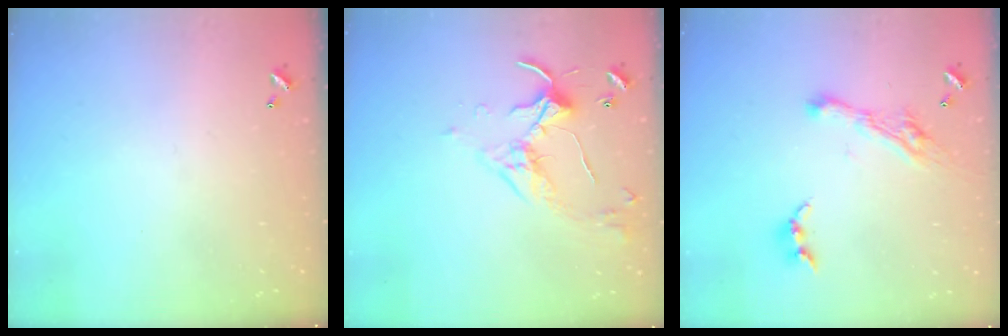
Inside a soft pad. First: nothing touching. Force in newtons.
{"total": 3.7, "press": 3.7, "slide": 0.5}
{"total": 6.4, "press": 6.4, "slide": 0.8}